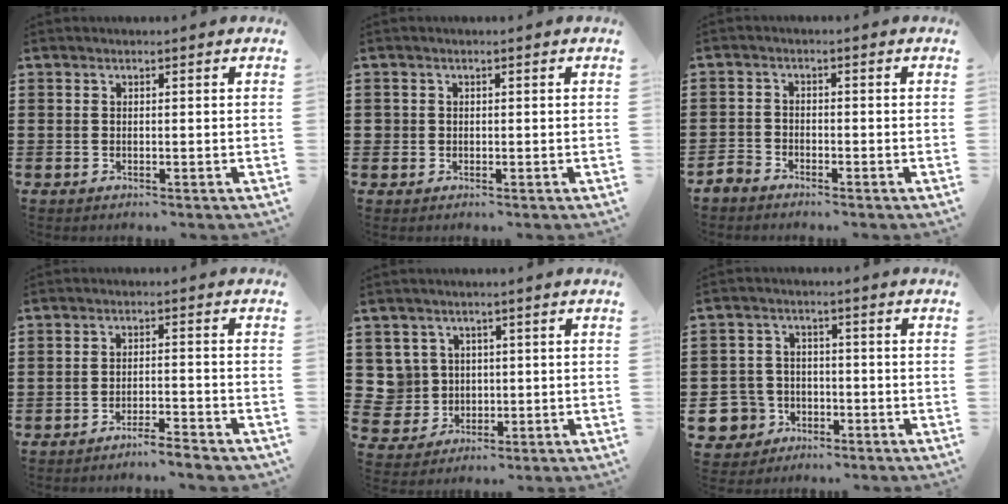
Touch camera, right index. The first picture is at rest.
{"total": 0.9, "force": [0.0, 0.9, 0.2], "torque": [-0.006, 0.003, -0.002]}
{"total": 2.3, "force": [-2.2, 0.6, 0.1], "torque": [-0.016, -0.002, -0.051]}
{"total": 3.2, "force": [-3.1, -0.5, 0.6], "torque": [-0.013, -0.003, -0.065]}
{"total": 4.6, "force": [0.9, 4.5, 0.5], "torque": [-0.042, 0.010, 0.016]}
{"total": 6.4, "force": [-2.9, 5.4, 1.9], "torque": [-0.087, 0.004, -0.062]}